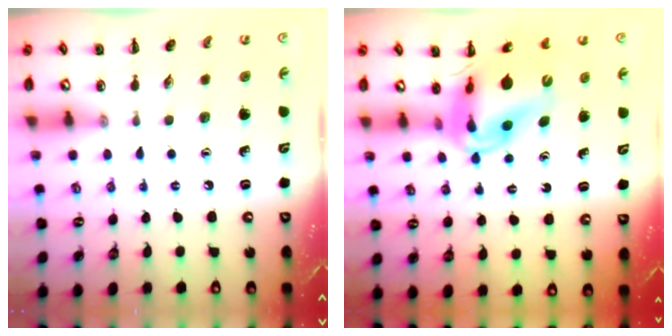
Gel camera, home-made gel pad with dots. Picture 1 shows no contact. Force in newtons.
{"total": 12.2, "press": 11.6, "slide": 3.8}